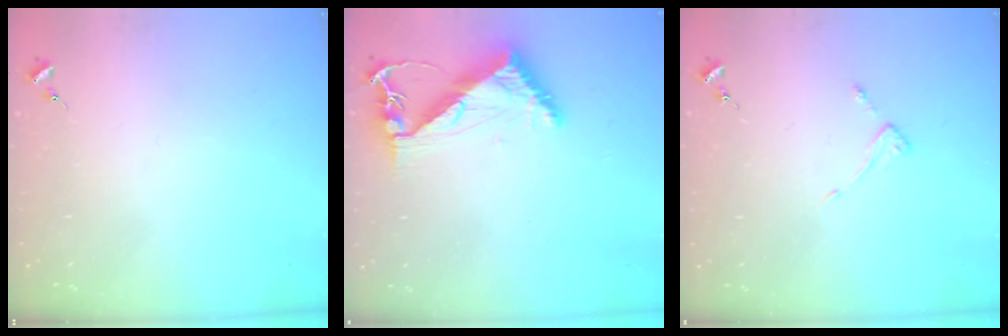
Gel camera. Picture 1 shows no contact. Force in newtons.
{"total": 6.8, "press": 6.8, "slide": 0.9}
{"total": 2.6, "press": 2.6, "slide": 0.3}